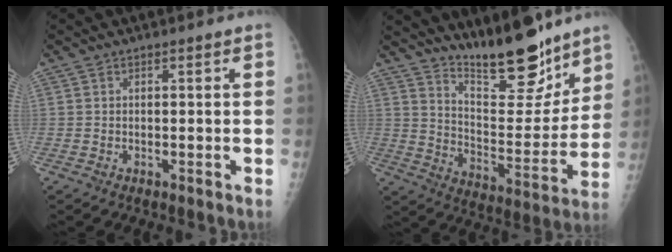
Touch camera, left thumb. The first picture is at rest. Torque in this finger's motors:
{"motor_torque": [0.40, 0.20, -0.07, -0.54, 0.08]}